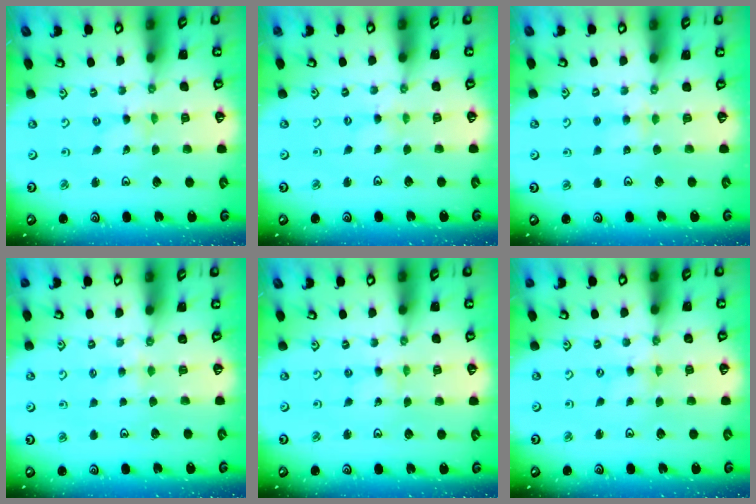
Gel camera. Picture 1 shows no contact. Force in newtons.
{"total": 0.8, "press": 0.7, "slide": 0.3}
{"total": 3.7, "press": 3.7, "slide": 0.4}
{"total": 2.8, "press": 2.7, "slide": 0.6}
{"total": 1.6, "press": 1.6, "slide": 0.2}
{"total": 0.0}